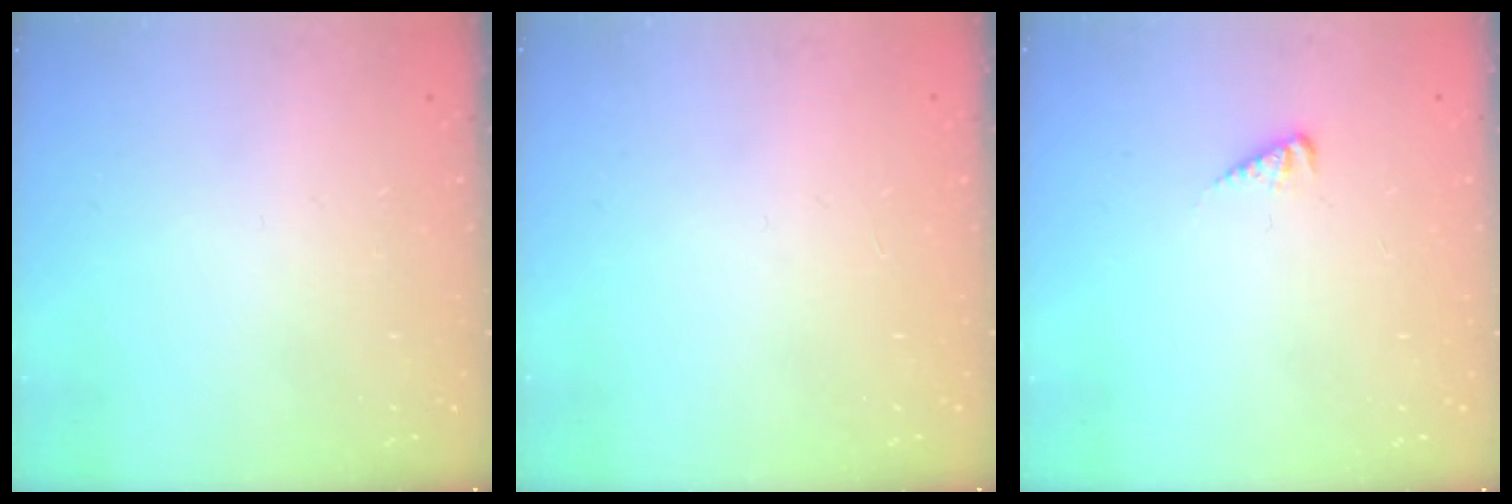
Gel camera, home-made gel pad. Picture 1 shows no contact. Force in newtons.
{"total": 0.0}
{"total": 2.7, "press": 2.7, "slide": 0.3}